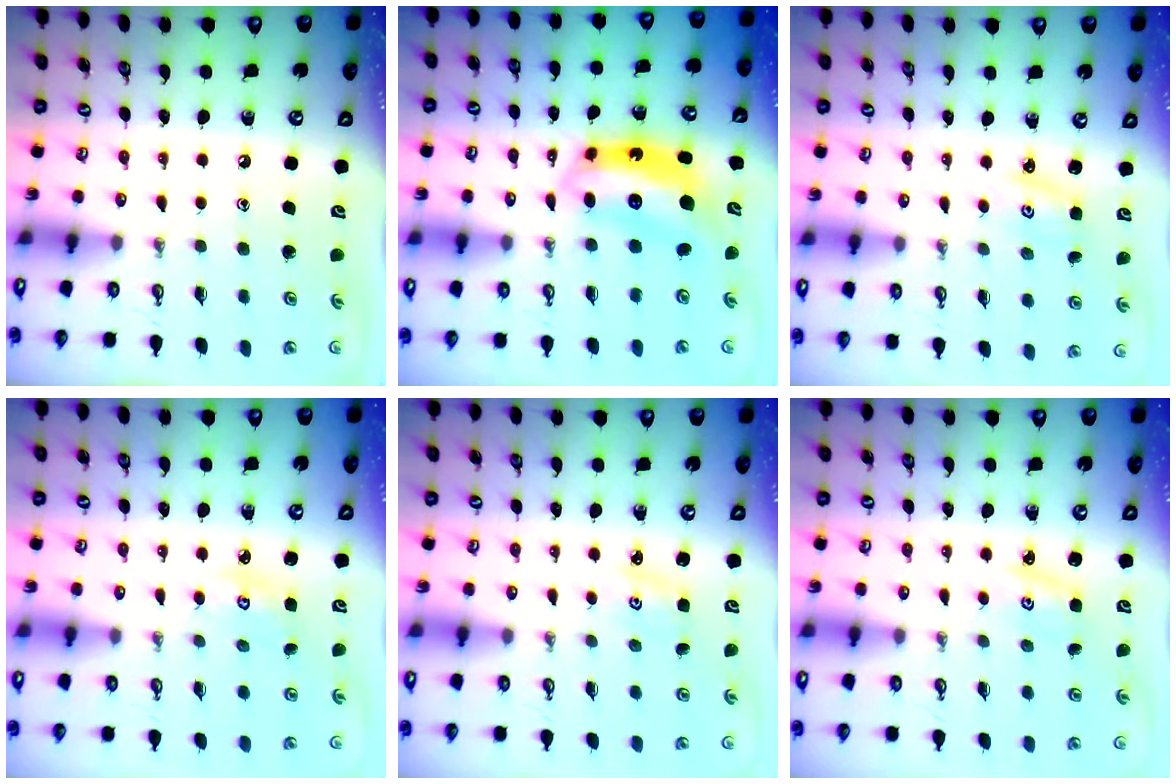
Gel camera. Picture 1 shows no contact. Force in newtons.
{"total": 7.3, "press": 7.3, "slide": 1.1}
{"total": 1.8, "press": 1.8, "slide": 0.3}
{"total": 2.9, "press": 2.9, "slide": 0.1}
{"total": 1.0, "press": 0.9, "slide": 0.2}
{"total": 2.3, "press": 2.3, "slide": 0.3}